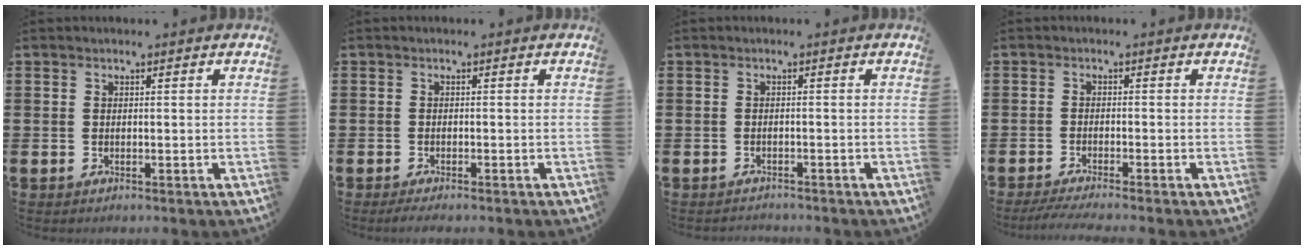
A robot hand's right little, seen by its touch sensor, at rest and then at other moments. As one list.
[{"total": 0.9, "force": [-0.7, 0.1, 0.6], "torque": [-0.010, -0.002, -0.013]}, {"total": 0.8, "force": [-0.8, 0.0, -0.1], "torque": [-0.001, 0.000, -0.017]}, {"total": 2.0, "force": [-1.5, 0.0, 1.2], "torque": [-0.017, 0.000, -0.028]}]